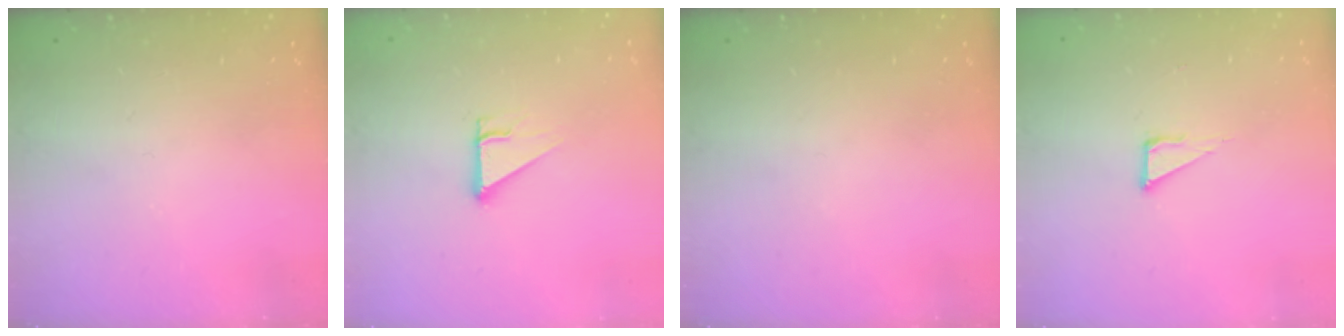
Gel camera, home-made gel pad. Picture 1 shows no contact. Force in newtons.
{"total": 2.7, "press": 2.7, "slide": 0.1}
{"total": 0.0}
{"total": 5.3, "press": 5.2, "slide": 0.3}